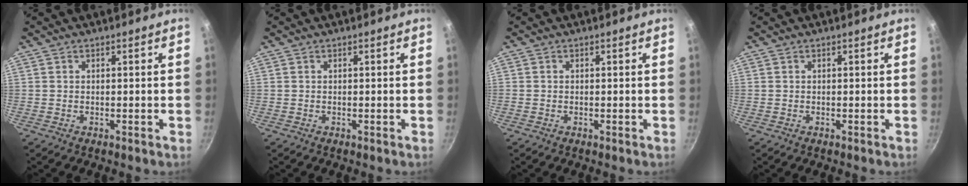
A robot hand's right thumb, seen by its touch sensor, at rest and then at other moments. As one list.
[{"total": 0.0}, {"total": 0.0}, {"total": 0.0}]